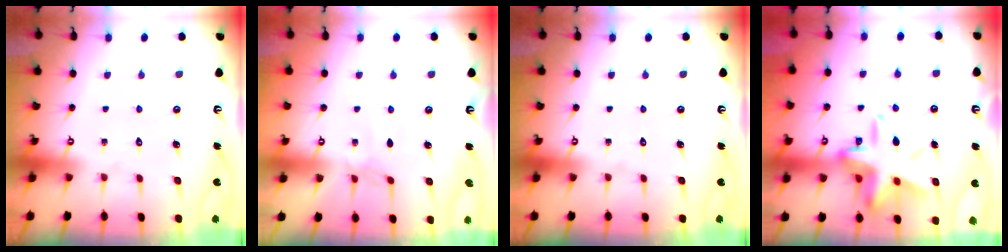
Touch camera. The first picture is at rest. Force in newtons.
{"total": 2.3, "press": 2.2, "slide": 0.4}
{"total": 0.0}
{"total": 15.4, "press": 15.2, "slide": 2.1}